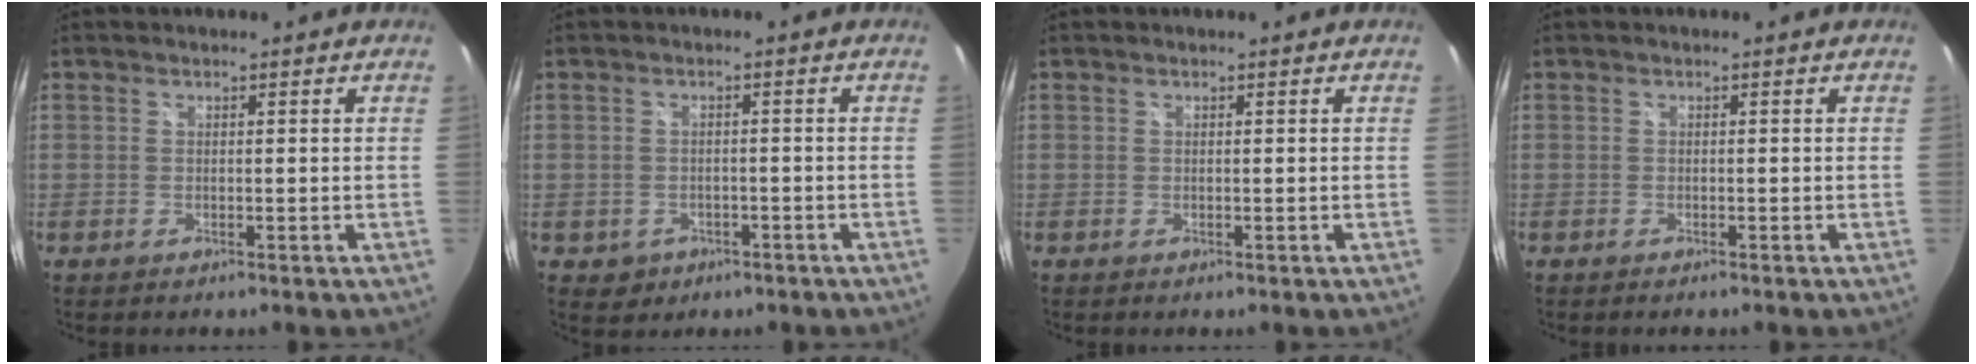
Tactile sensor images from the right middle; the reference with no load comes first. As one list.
[{"total": 3.5, "force": [-1.4, 3.1, 1.1], "torque": [-0.033, 0.002, -0.011]}, {"total": 0.0}, {"total": 0.5, "force": [-0.5, 0.1, 0.2], "torque": [-0.003, -0.003, -0.010]}]